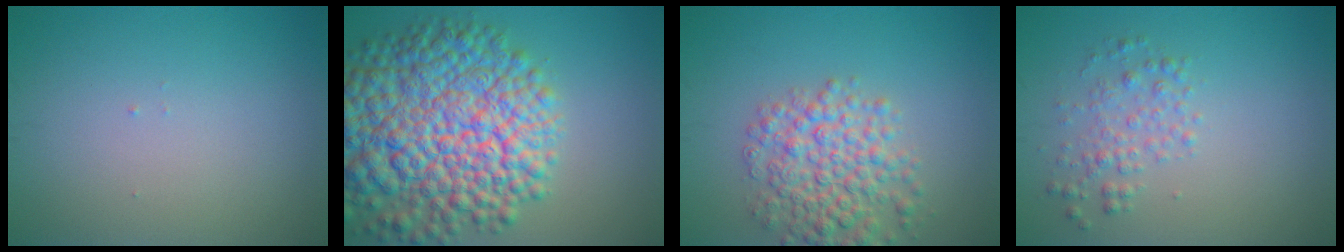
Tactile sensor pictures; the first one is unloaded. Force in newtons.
{"total": 13.7, "press": 13.7, "slide": 0.6}
{"total": 5.6, "press": 5.6, "slide": 0.2}
{"total": 2.2, "press": 2.2, "slide": 0.1}